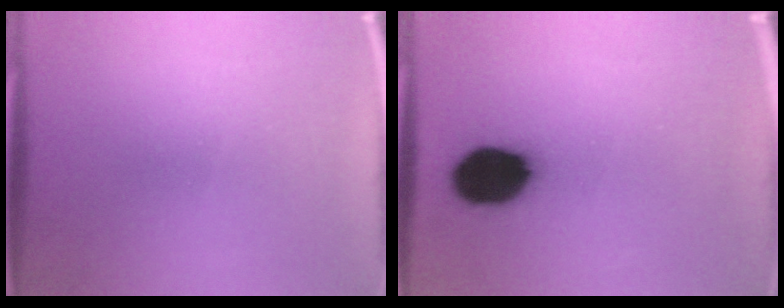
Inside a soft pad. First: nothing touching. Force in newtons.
{"total": 13.9}